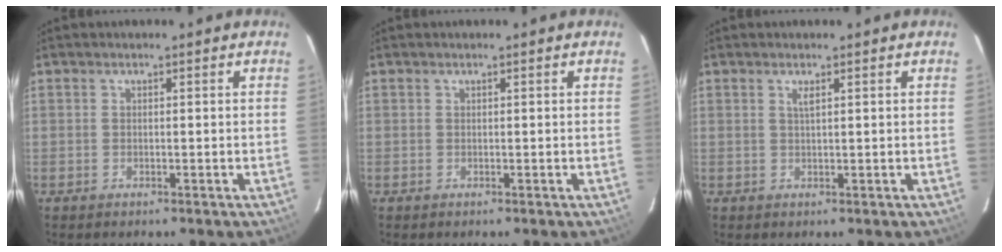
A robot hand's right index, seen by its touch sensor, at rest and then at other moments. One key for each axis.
{"total": 0.0}
{"total": 1.2, "fx": 0.7, "fy": 0.1, "fz": 0.9, "tx": -0.017, "ty": 0.003, "tz": 0.015}